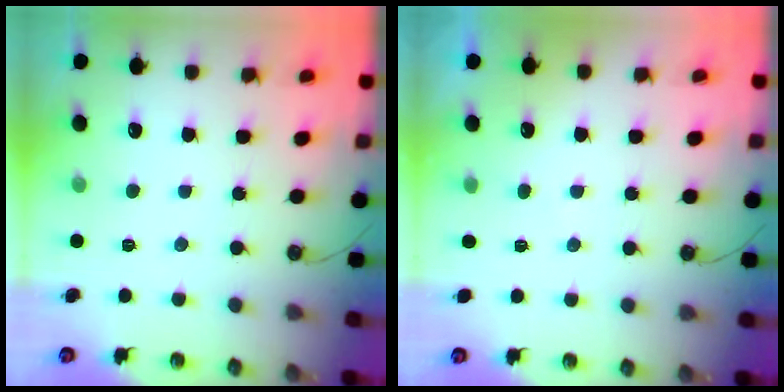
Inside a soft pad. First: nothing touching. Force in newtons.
{"total": 2.8, "press": 2.7, "slide": 0.3}